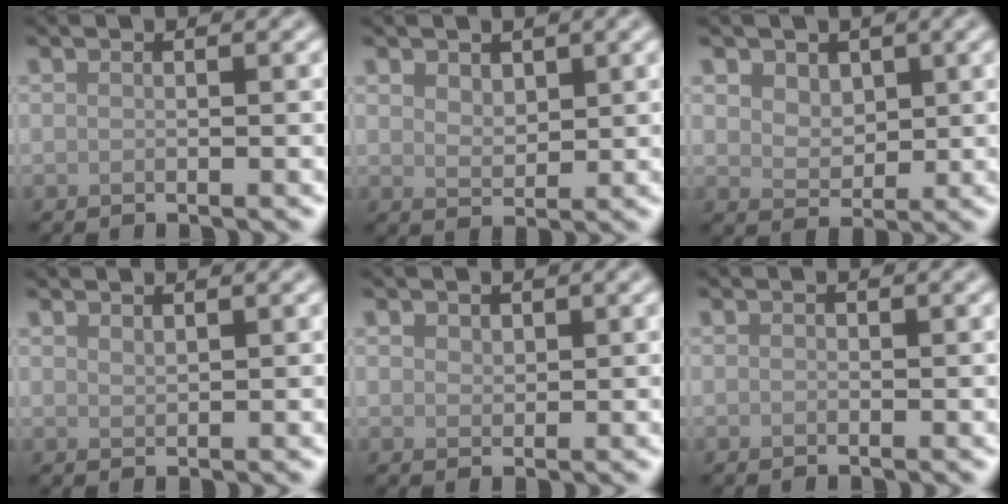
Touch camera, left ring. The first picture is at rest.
{"total": 2.0, "force": [1.2, 1.2, 1.0], "torque": [-0.020, -0.003, 0.024]}
{"total": 3.0, "force": [1.7, 2.1, 1.4], "torque": [-0.033, -0.009, 0.031]}
{"total": 0.9, "force": [0.9, 0.1, 0.2], "torque": [-0.001, 0.001, 0.017]}
{"total": 1.0, "force": [0.7, 0.6, 0.2], "torque": [-0.006, -0.002, 0.015]}
{"total": 0.0}